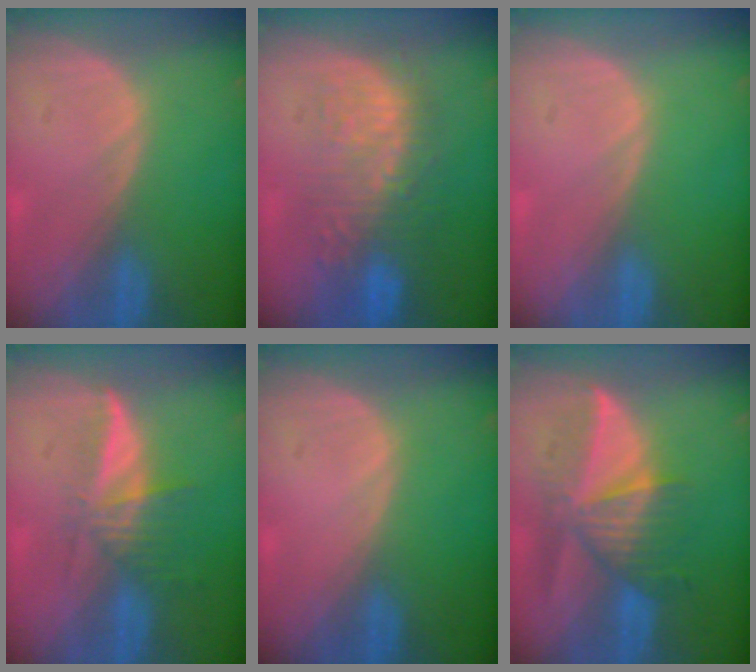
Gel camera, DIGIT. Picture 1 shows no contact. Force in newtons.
{"total": 9.9, "press": 9.3, "slide": 3.4}
{"total": 0.0}
{"total": 6.0, "press": 5.2, "slide": 2.9}
{"total": 0.0}
{"total": 8.2, "press": 7.8, "slide": 2.5}